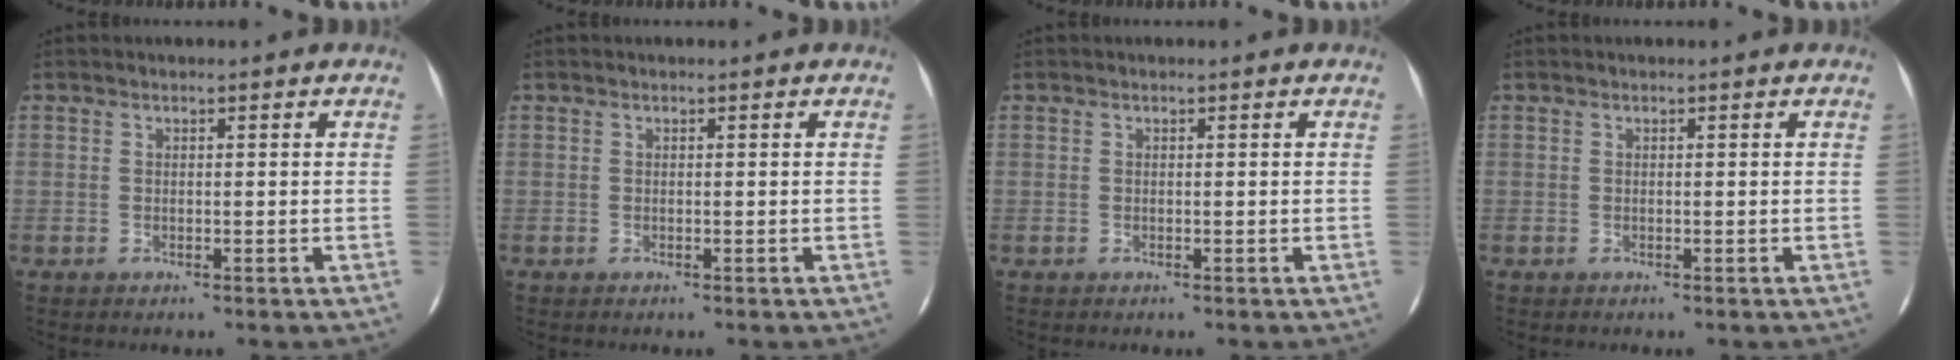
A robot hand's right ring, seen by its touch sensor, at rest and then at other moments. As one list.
[{"total": 0.0}, {"total": 0.0}, {"total": 0.0}]